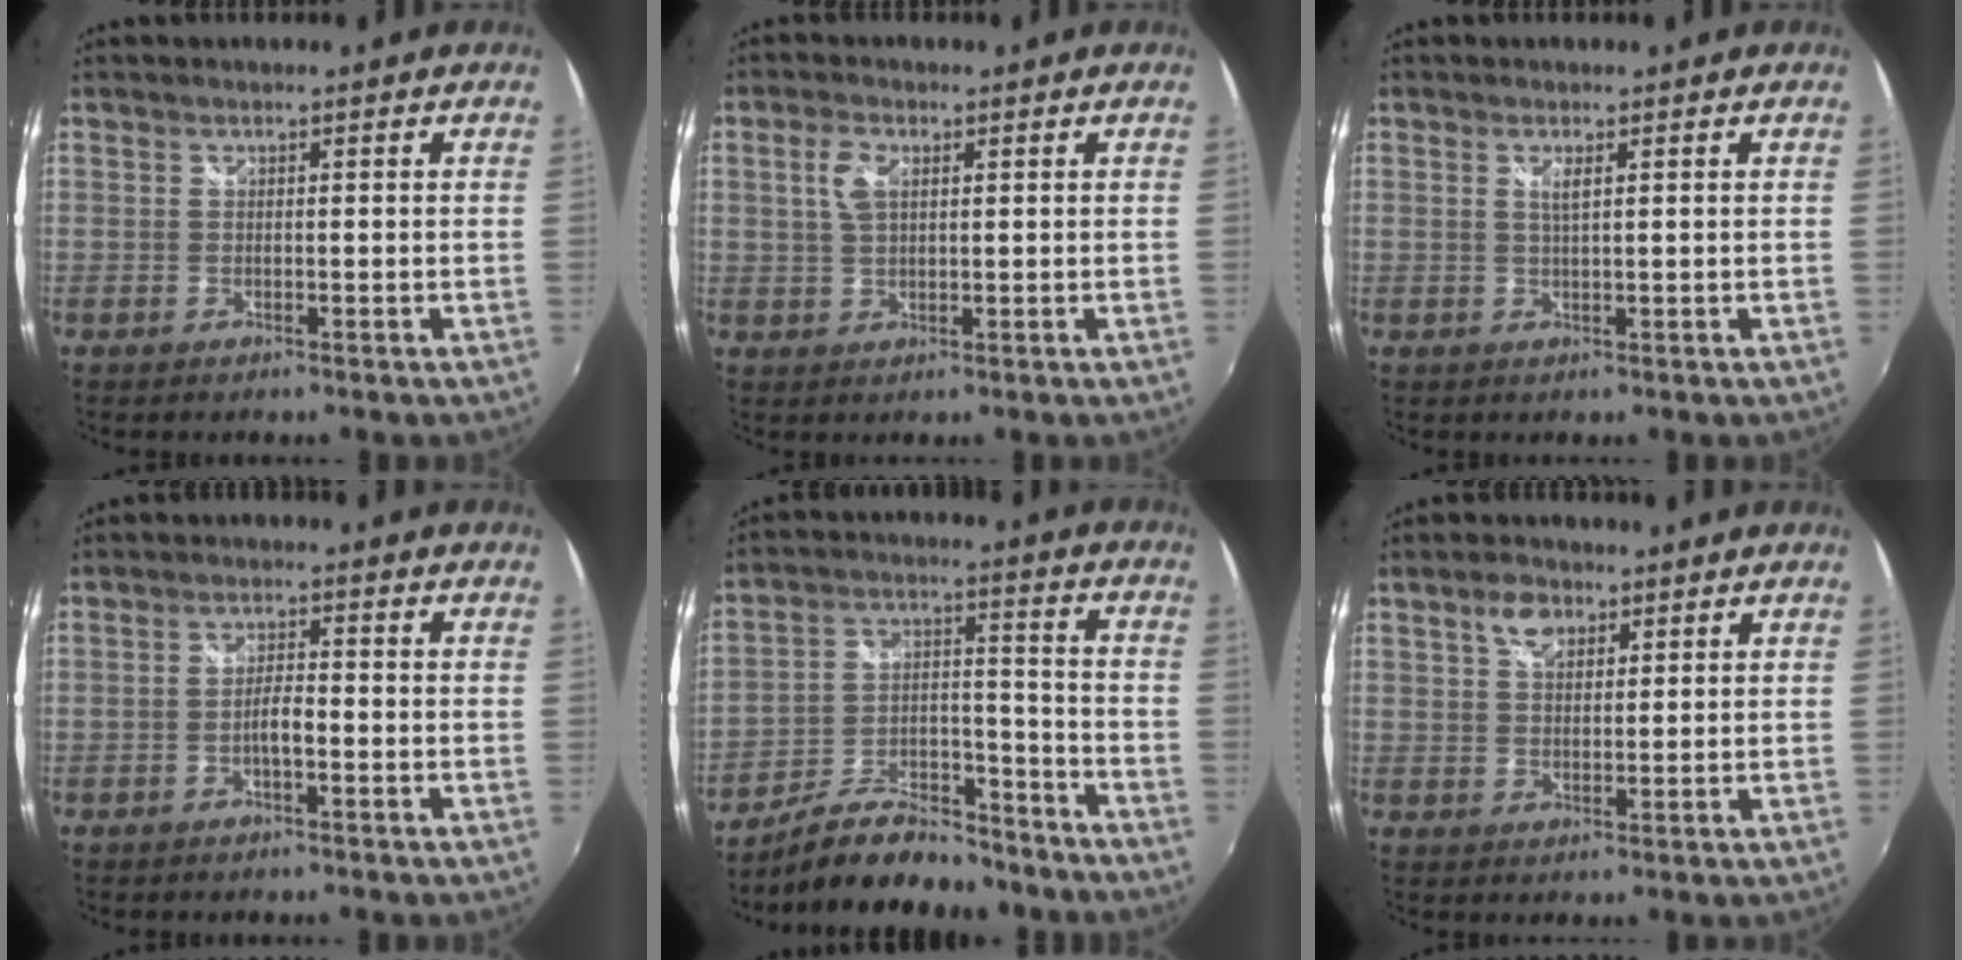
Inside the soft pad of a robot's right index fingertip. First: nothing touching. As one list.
[{"total": 4.2, "force": [1.6, 2.3, 3.1], "torque": [-0.061, 0.010, 0.031]}, {"total": 1.6, "force": [0.6, 0.2, 1.5], "torque": [-0.026, 0.000, 0.009]}, {"total": 2.7, "force": [-1.1, 0.6, 2.4], "torque": [-0.050, 0.011, -0.022]}, {"total": 15.0, "force": [-12.2, 5.8, 6.5], "torque": [-0.126, 0.024, -0.192]}, {"total": 4.6, "force": [2.5, 2.8, 2.7], "torque": [-0.043, 0.010, 0.045]}]